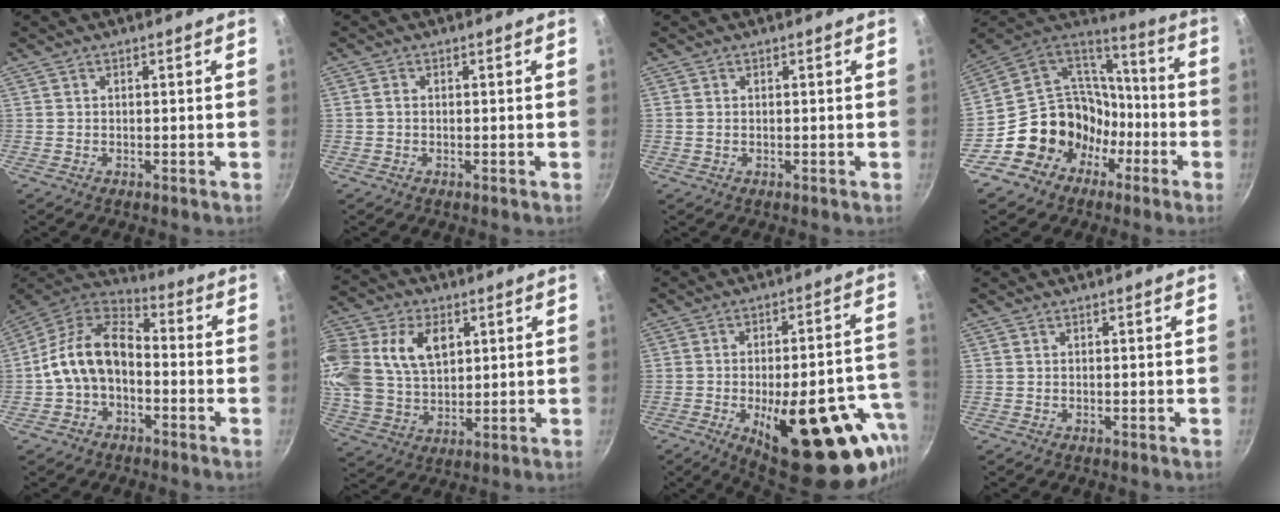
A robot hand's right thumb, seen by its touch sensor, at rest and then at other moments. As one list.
[{"total": 0.9, "force": [0.0, 0.7, 0.6], "torque": [-0.010, 0.004, -0.002]}, {"total": 0.6, "force": [0.1, 0.5, 0.4], "torque": [-0.008, 0.001, 0.001]}, {"total": 18.7, "force": [-6.5, 16.0, 7.3], "torque": [-0.085, 0.082, -0.098]}, {"total": 11.7, "force": [-2.8, 7.0, 9.0], "torque": [-0.160, 0.055, -0.068]}, {"total": 21.6, "force": [6.8, 15.3, 13.7], "torque": [-0.303, 0.020, 0.129]}, {"total": 28.9, "force": [-11.1, 12.0, 23.8], "torque": [-0.259, 0.034, -0.141]}, {"total": 0.0}]